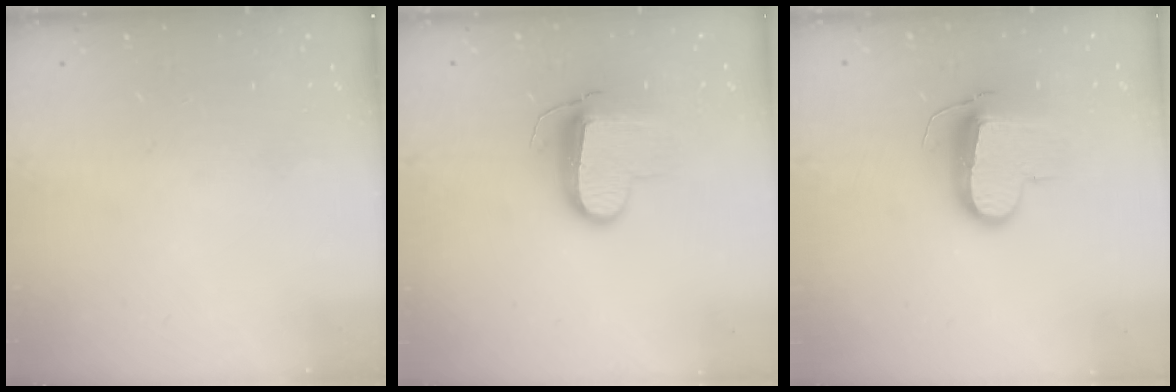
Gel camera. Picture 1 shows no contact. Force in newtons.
{"total": 10.3, "press": 10.2, "slide": 1.3}
{"total": 11.3, "press": 11.3, "slide": 1.1}